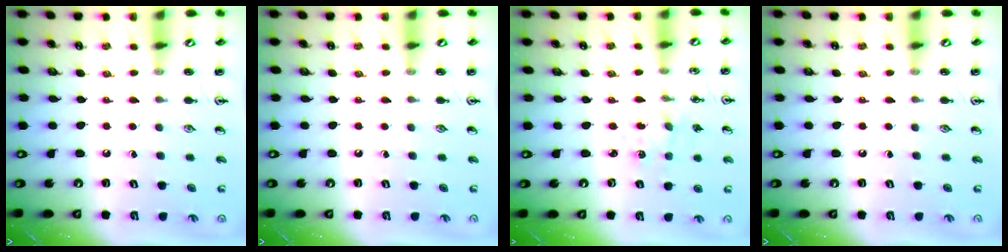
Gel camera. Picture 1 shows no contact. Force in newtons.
{"total": 0.0}
{"total": 2.3, "press": 2.3, "slide": 0.4}
{"total": 0.0}